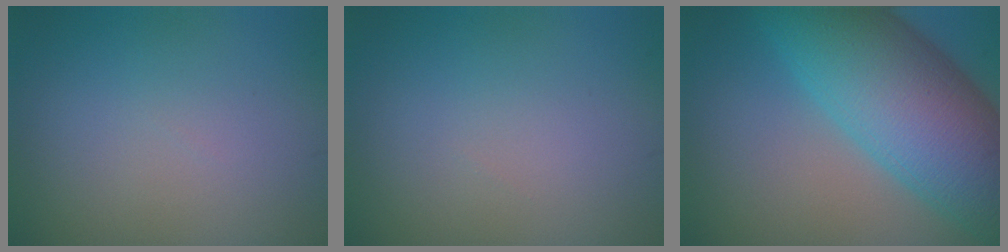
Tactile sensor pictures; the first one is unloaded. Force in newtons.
{"total": 0.0}
{"total": 12.8, "press": 12.8, "slide": 0.5}